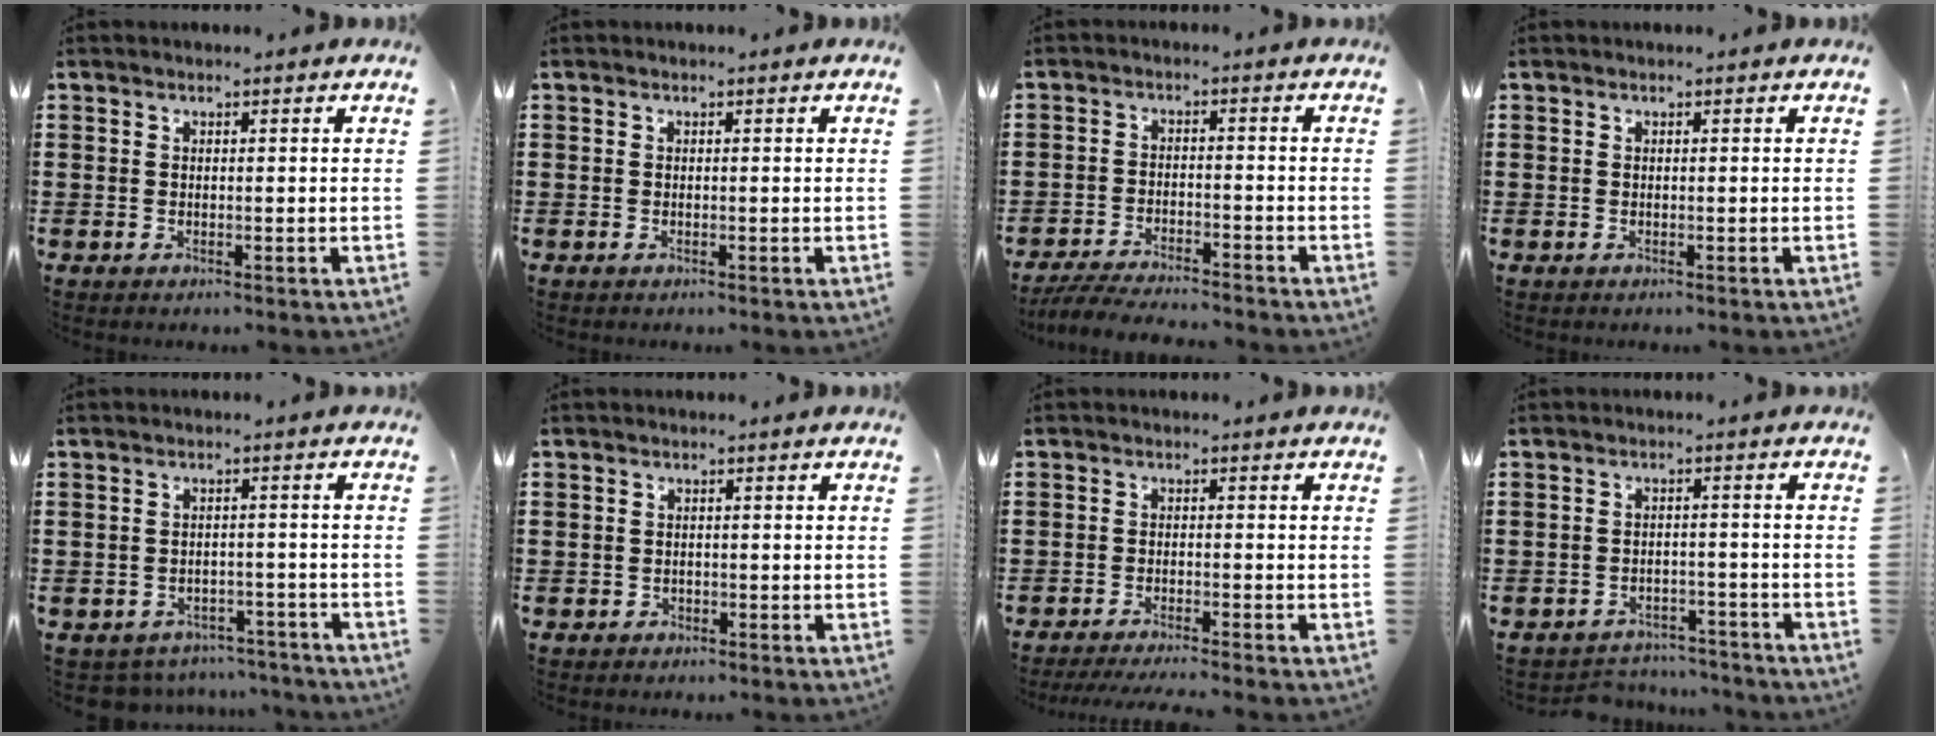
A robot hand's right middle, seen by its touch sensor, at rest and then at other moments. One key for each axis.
{"total": 0.0}
{"total": 4.5, "fx": -4.3, "fy": 0.1, "fz": 1.2, "tx": -0.035, "ty": -0.010, "tz": -0.089}
{"total": 0.0}
{"total": 3.0, "fx": -3.0, "fy": 0.5, "fz": -0.2, "tx": -0.006, "ty": 0.000, "tz": -0.064}
{"total": 1.2, "fx": -0.6, "fy": 1.0, "fz": 0.0, "tx": -0.003, "ty": 0.003, "tz": -0.015}
{"total": 2.4, "fx": -2.2, "fy": -0.3, "fz": 0.9, "tx": -0.015, "ty": 0.000, "tz": -0.043}
{"total": 3.2, "fx": -3.2, "fy": 0.5, "fz": -0.1, "tx": -0.007, "ty": -0.002, "tz": -0.069}